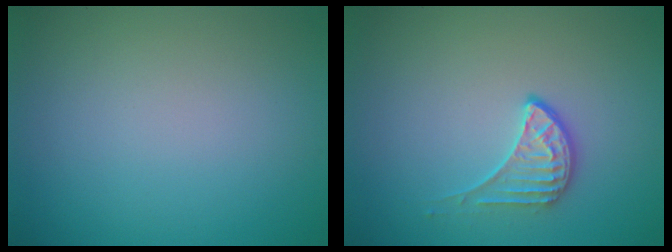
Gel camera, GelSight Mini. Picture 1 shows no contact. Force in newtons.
{"total": 2.0, "press": 1.5, "slide": 1.3}